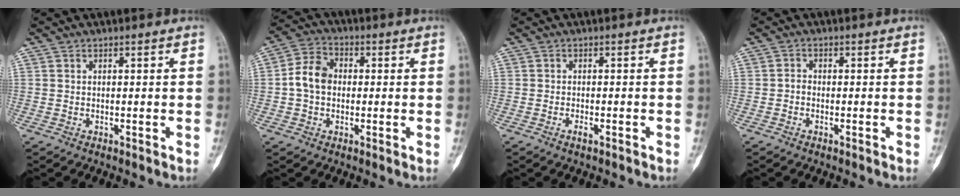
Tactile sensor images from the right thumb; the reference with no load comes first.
{"total": 7.0, "force": [-0.2, 5.4, 4.4], "torque": [-0.075, 0.021, -0.014]}
{"total": 1.1, "force": [-0.7, 0.4, 0.7], "torque": [-0.016, 0.002, -0.014]}
{"total": 1.0, "force": [-0.5, 0.7, 0.5], "torque": [-0.007, 0.004, -0.016]}